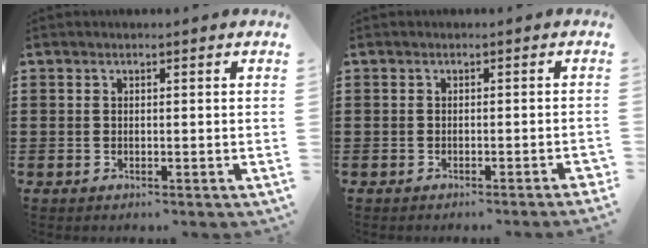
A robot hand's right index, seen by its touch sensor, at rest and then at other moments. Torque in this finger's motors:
{"motor_torque": [2.14, 0.00, 0.15, 0.07]}